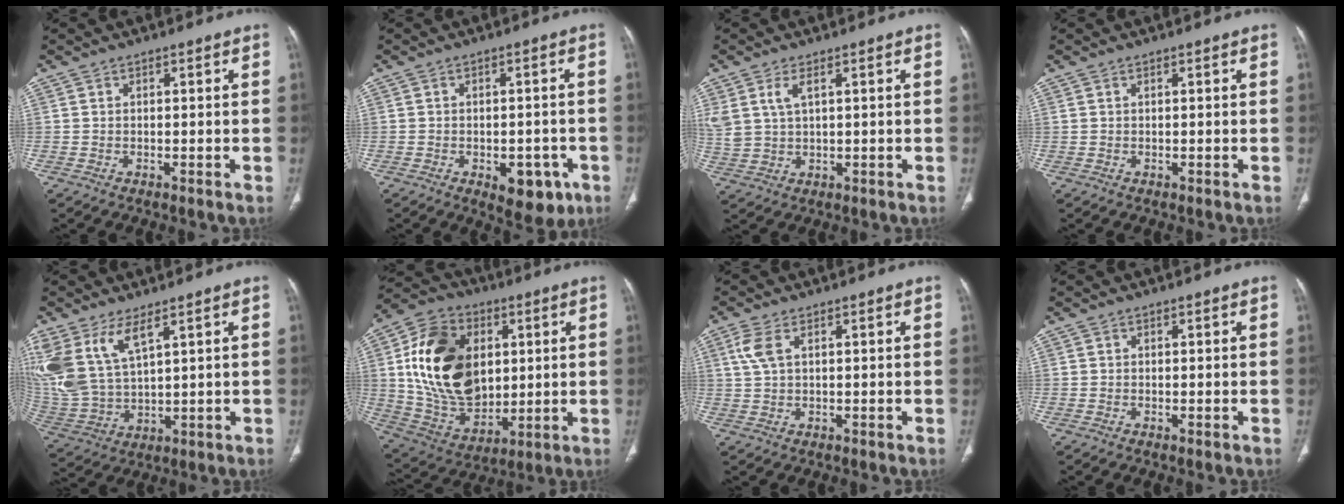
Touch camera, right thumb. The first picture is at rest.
{"total": 8.0, "force": [-3.4, 4.4, 5.7], "torque": [-0.044, 0.010, -0.034]}
{"total": 5.8, "force": [2.4, 3.1, 4.3], "torque": [-0.106, -0.004, 0.057]}
{"total": 0.0}
{"total": 14.4, "force": [7.2, 6.6, 10.6], "torque": [-0.240, -0.024, 0.162]}
{"total": 23.3, "force": [3.9, 16.1, 16.3], "torque": [-0.275, -0.010, 0.085]}
{"total": 4.0, "force": [1.5, 1.9, 3.2], "torque": [-0.088, 0.010, 0.033]}
{"total": 0.0}